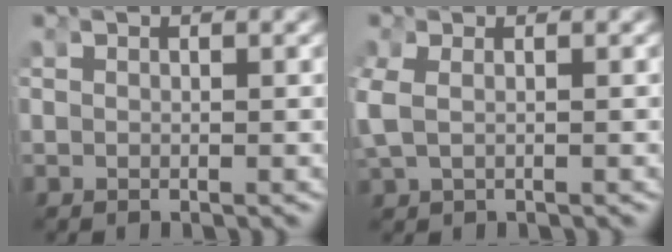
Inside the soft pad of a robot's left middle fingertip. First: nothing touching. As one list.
[{"total": 2.2, "force": [0.3, 1.4, 1.7], "torque": [-0.057, -0.004, 0.012]}]